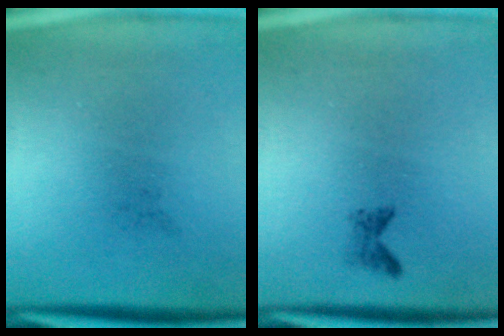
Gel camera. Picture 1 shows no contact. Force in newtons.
{"total": 0.9}